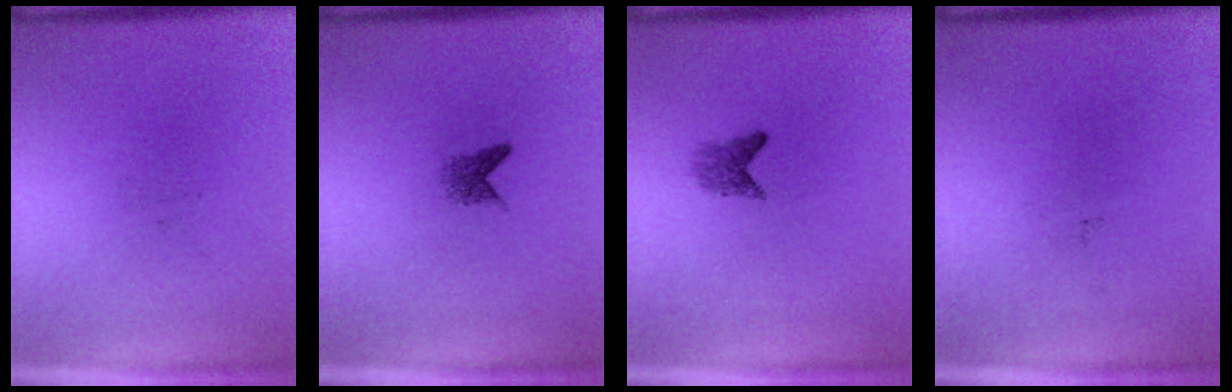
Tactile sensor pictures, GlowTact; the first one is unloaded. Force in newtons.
{"total": 1.6}
{"total": 1.8}
{"total": 0.0}